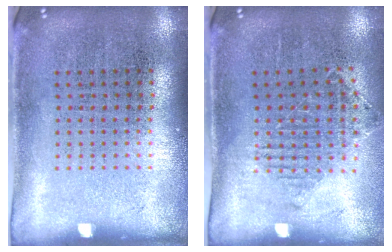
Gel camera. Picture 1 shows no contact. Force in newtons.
{"total": 1.2, "press": 1.1, "slide": 0.4}